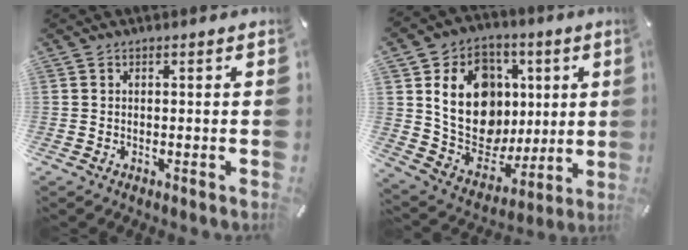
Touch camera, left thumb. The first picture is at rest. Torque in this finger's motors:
{"motor_torque": [1.01, 0.71, 0.61, -0.33, 0.48]}